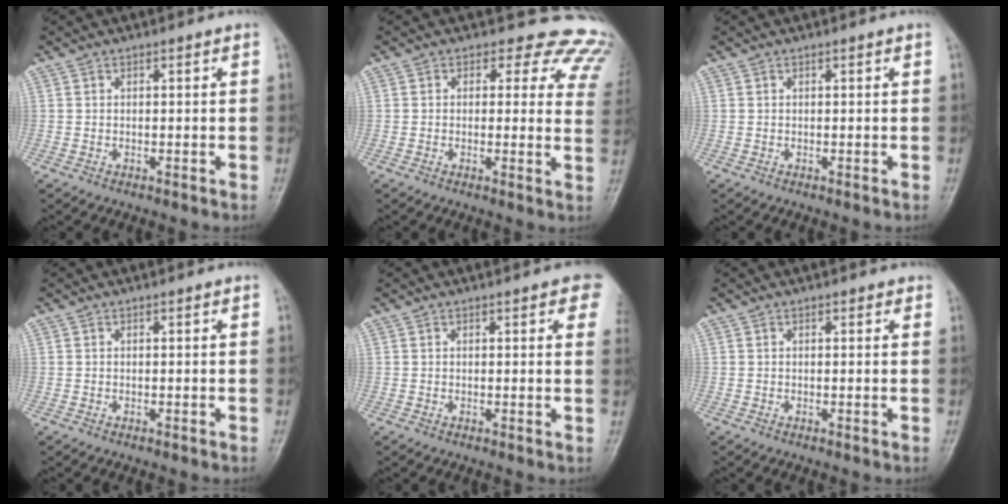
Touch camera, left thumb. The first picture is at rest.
{"total": 12.5, "force": [9.3, 7.0, 4.4], "torque": [0.014, -0.034, 0.069]}
{"total": 0.0}
{"total": 0.0}
{"total": 4.8, "force": [2.8, 1.9, 3.5], "torque": [-0.009, -0.002, 0.023]}
{"total": 0.7, "force": [0.4, 0.5, 0.3], "torque": [0.015, 0.000, 0.002]}